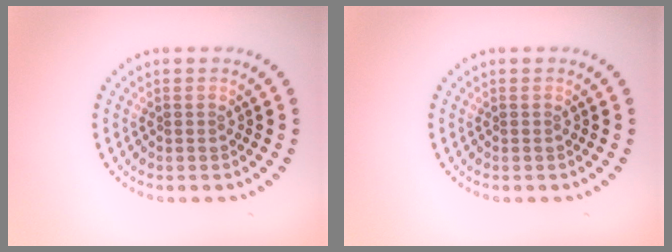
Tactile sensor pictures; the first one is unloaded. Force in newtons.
{"total": 0.0}